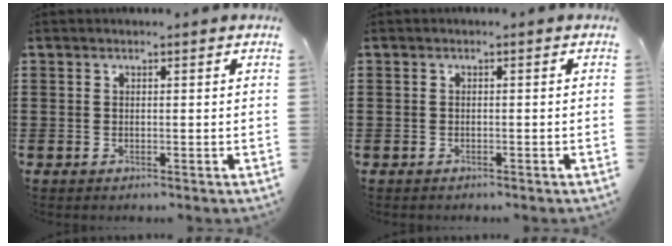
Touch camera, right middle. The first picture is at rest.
{"total": 0.5, "force": [-0.5, 0.2, 0.0], "torque": [-0.002, 0.002, -0.011]}